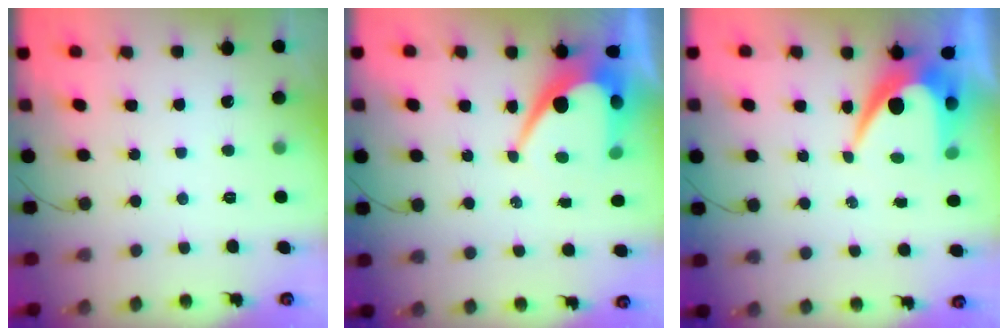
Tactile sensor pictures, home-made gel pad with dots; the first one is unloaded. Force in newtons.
{"total": 9.6, "press": 9.5, "slide": 0.8}
{"total": 9.2, "press": 9.1, "slide": 0.6}